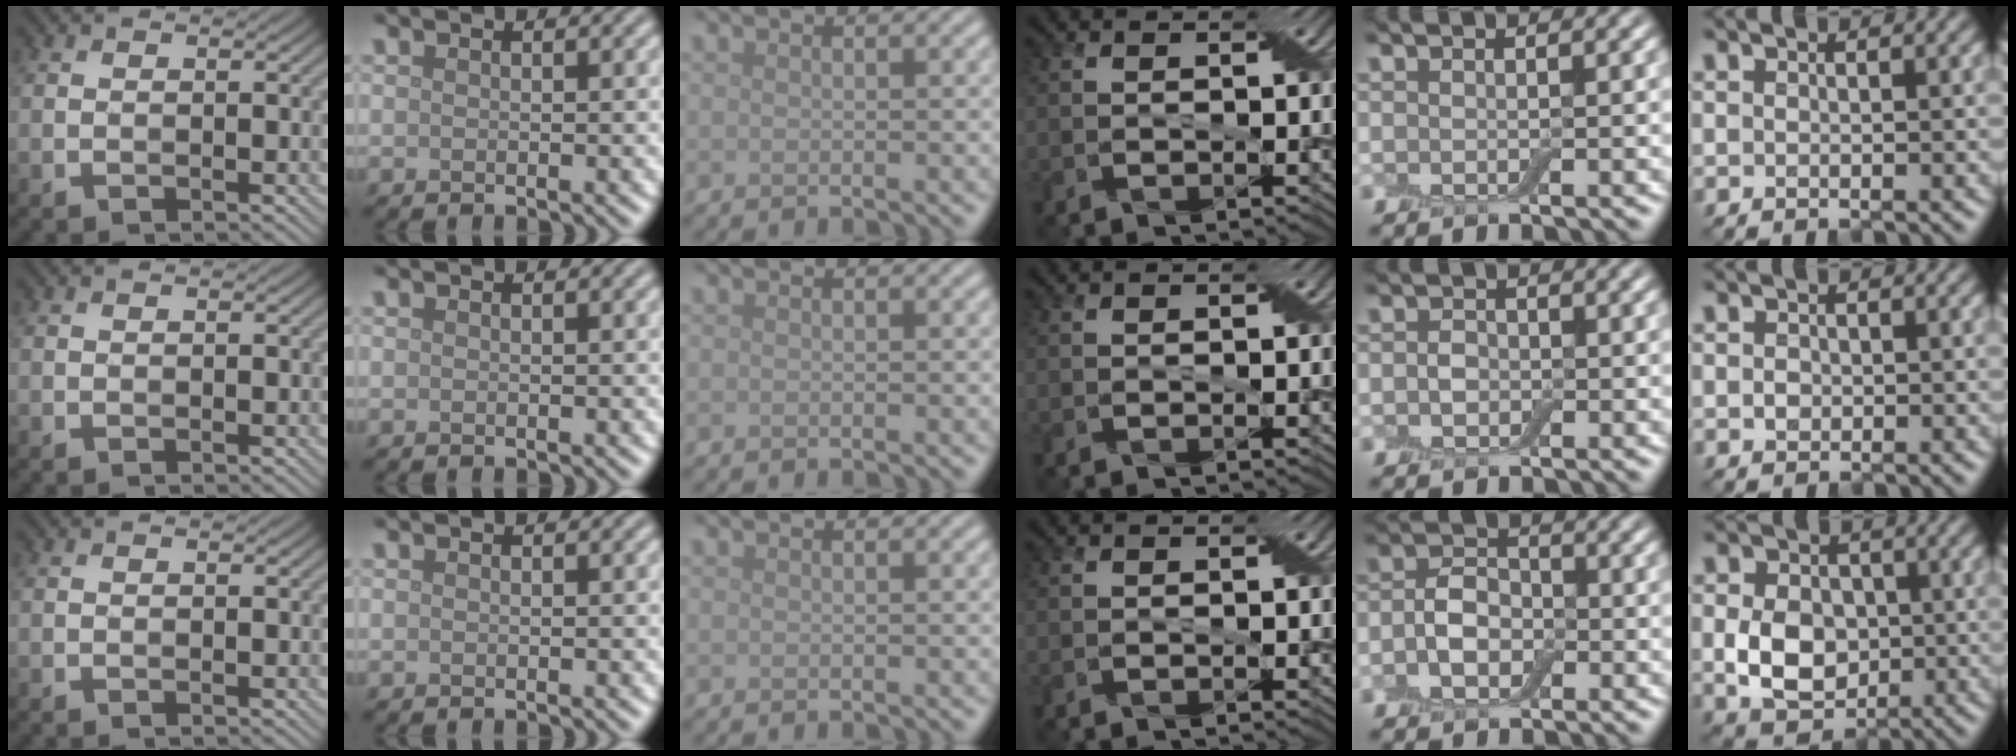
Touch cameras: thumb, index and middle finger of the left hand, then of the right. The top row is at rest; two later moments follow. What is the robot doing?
{"motion": "press", "object": "electronic device side button"}